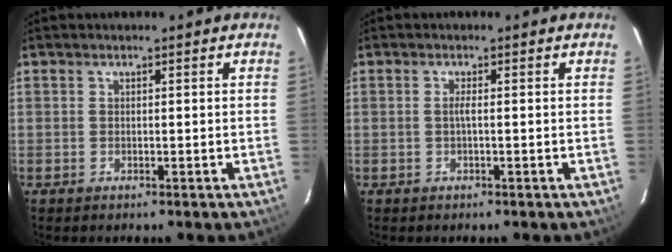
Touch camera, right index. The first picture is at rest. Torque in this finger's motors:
{"motor_torque": [0.58, 0.20, 0.09, 0.03]}